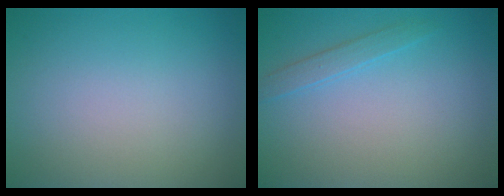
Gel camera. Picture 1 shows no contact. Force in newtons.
{"total": 1.3, "press": 1.3, "slide": 0.1}